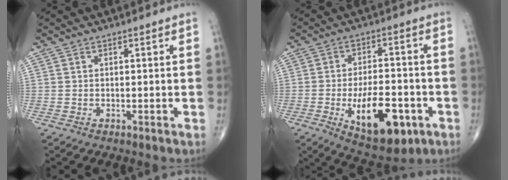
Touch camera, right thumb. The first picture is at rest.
{"total": 15.3, "force": [-5.3, 7.2, 12.4], "torque": [-0.172, 0.016, -0.071]}